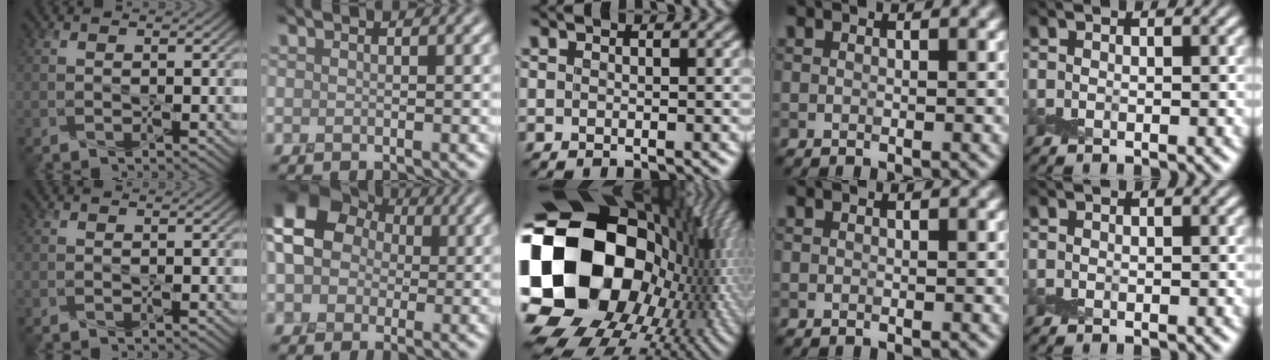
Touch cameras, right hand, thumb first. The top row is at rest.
{"index": {"total": 12.0, "force": [1.5, 10.5, 5.6], "torque": [-0.121, 0.029, -0.017]}, "middle": {"total": 23.2, "force": [-1.9, 17.6, 14.9], "torque": [-0.326, -0.015, -0.027]}}